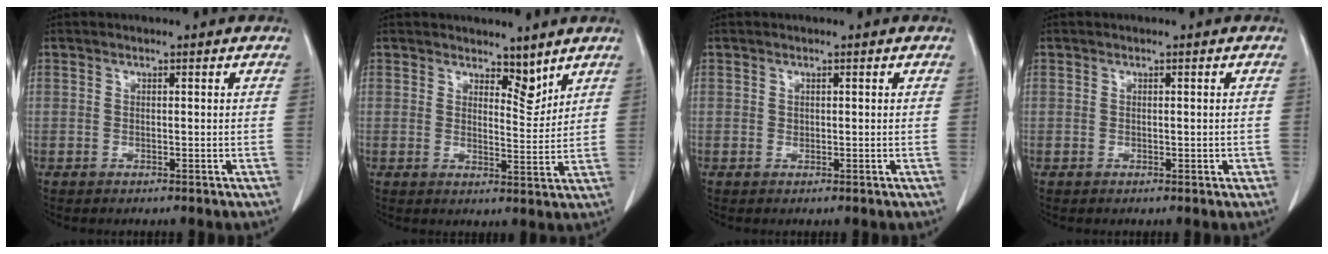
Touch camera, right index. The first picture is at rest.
{"total": 3.9, "force": [3.3, 1.5, 1.5], "torque": [-0.017, -0.008, 0.056]}
{"total": 0.0}
{"total": 0.9, "force": [-0.1, 0.5, 0.7], "torque": [-0.011, 0.002, -0.001]}